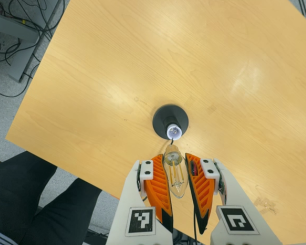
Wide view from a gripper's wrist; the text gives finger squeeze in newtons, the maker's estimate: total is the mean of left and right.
{"total": 20.8, "left": 23.1, "right": 18.5}